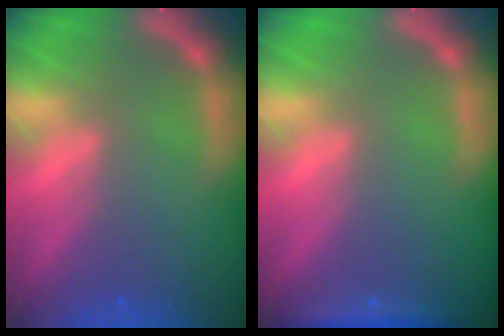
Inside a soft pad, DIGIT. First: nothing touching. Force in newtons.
{"total": 1.9}